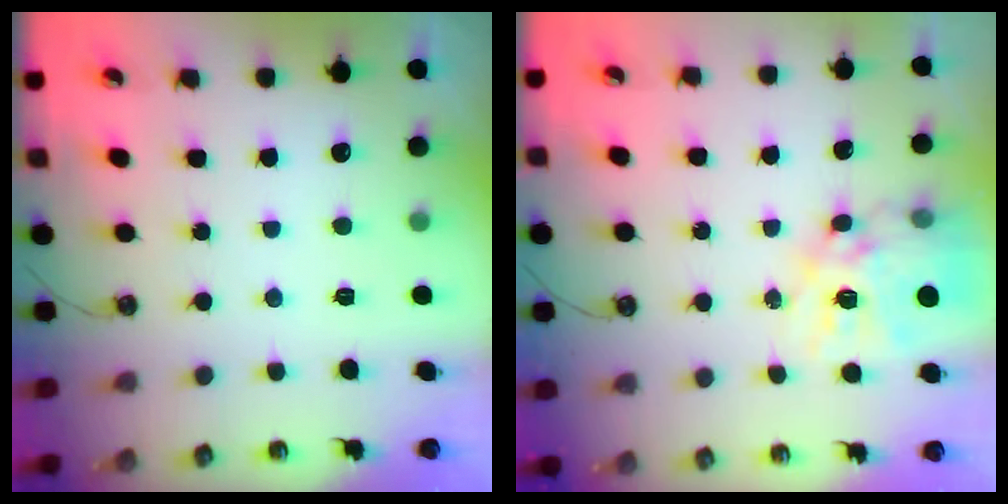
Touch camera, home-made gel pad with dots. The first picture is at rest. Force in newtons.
{"total": 16.1, "press": 16.0, "slide": 1.4}